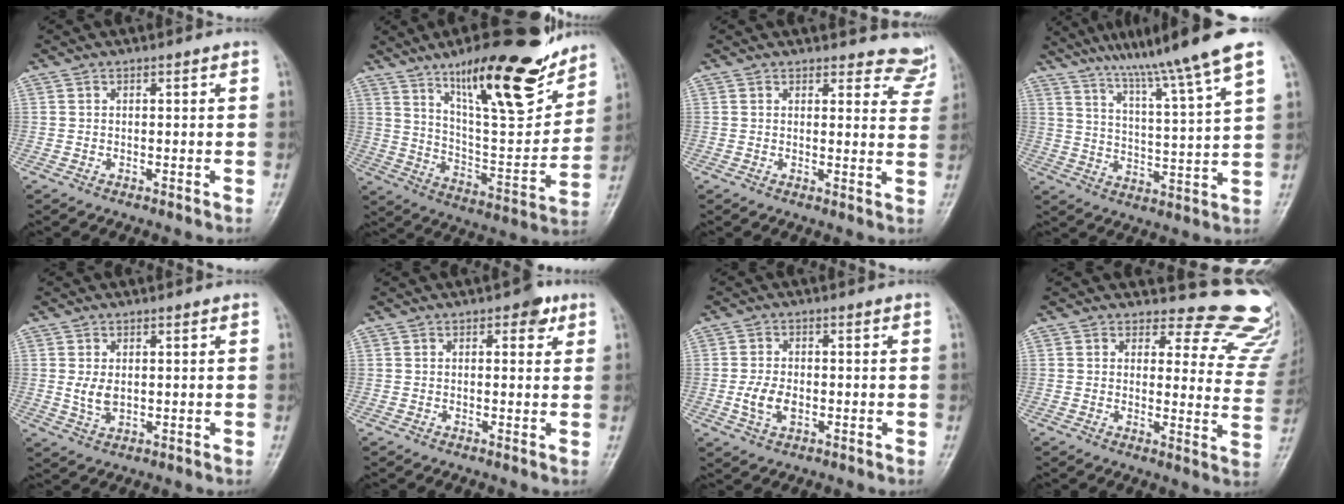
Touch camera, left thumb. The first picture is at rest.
{"total": 24.0, "force": [15.6, 6.7, 16.9], "torque": [-0.222, -0.077, 0.254]}
{"total": 7.7, "force": [7.3, 2.5, -0.4], "torque": [0.052, -0.051, 0.051]}
{"total": 15.5, "force": [11.9, -0.8, 9.9], "torque": [-0.156, -0.050, 0.190]}
{"total": 3.5, "force": [0.7, 2.1, 2.7], "torque": [-0.046, -0.010, 0.020]}
{"total": 3.0, "force": [1.6, 1.8, 1.9], "torque": [-0.007, -0.003, 0.016]}
{"total": 4.7, "force": [-0.8, 2.9, 3.5], "torque": [-0.071, 0.001, -0.014]}
{"total": 15.7, "force": [14.6, 5.3, 1.9], "torque": [0.034, -0.147, 0.133]}